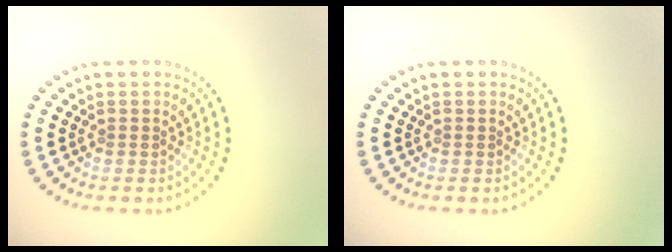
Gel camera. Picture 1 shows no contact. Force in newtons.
{"total": 0.0}